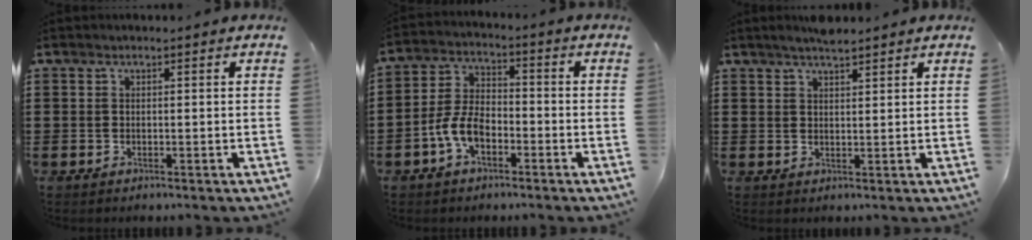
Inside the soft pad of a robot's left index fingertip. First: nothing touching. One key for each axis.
{"total": 6.5, "fx": -3.0, "fy": 3.4, "fz": 4.7, "tx": -0.122, "ty": 0.000, "tz": -0.066}
{"total": 2.6, "fx": 2.3, "fy": 0.2, "fz": 1.2, "tx": -0.026, "ty": 0.004, "tz": 0.042}